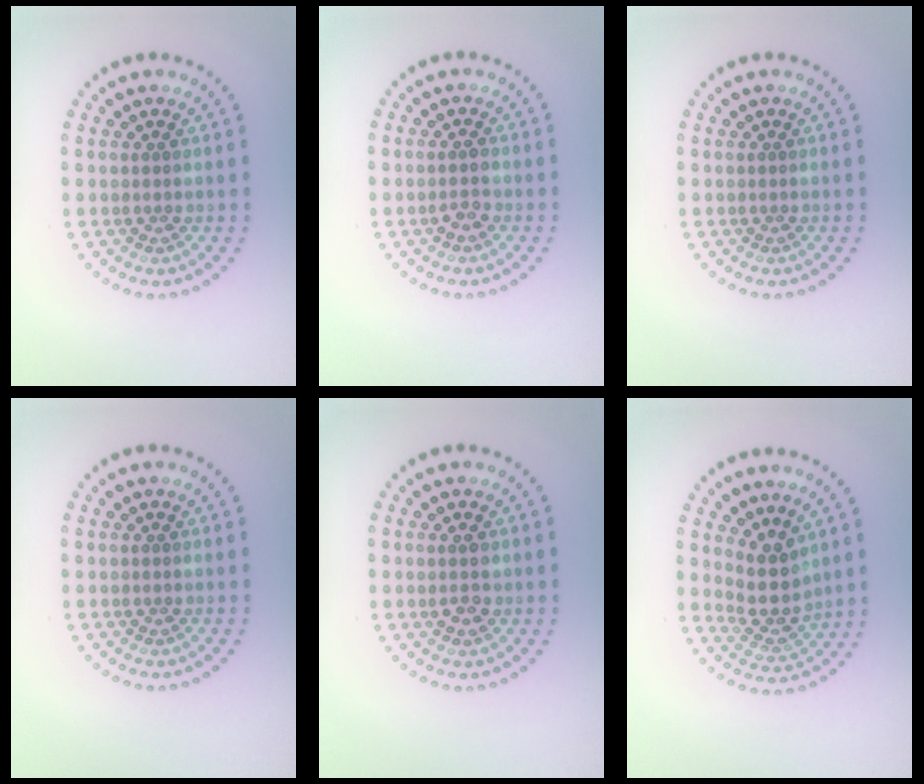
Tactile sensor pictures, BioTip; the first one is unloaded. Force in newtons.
{"total": 1.5, "press": 1.4, "slide": 0.3}
{"total": 0.0}
{"total": 0.0}
{"total": 1.6, "press": 1.5, "slide": 0.3}
{"total": 3.4, "press": 2.6, "slide": 2.1}